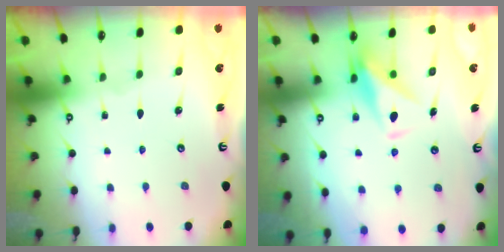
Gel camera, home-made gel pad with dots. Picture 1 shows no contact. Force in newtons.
{"total": 8.1, "press": 8.1, "slide": 0.4}